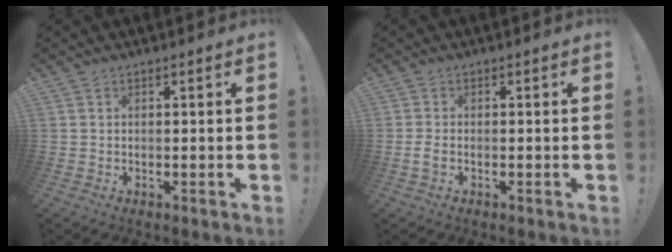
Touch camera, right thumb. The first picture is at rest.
{"total": 2.1, "force": [-0.8, 1.2, 1.6], "torque": [-0.040, 0.006, -0.013]}